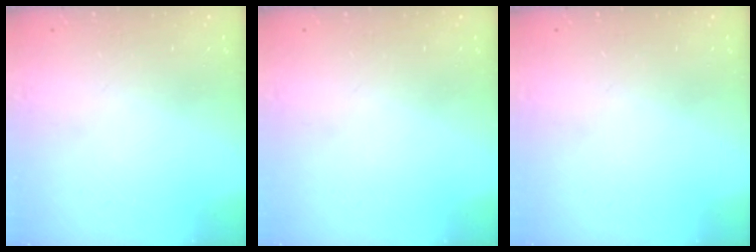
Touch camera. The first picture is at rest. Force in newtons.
{"total": 0.0}
{"total": 0.0}